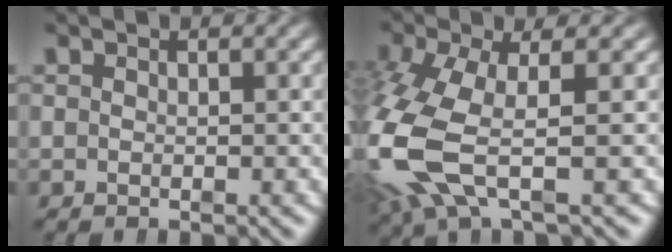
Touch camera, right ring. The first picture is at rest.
{"total": 7.9, "force": [-1.0, 4.6, 6.4], "torque": [-0.196, -0.037, -0.002]}